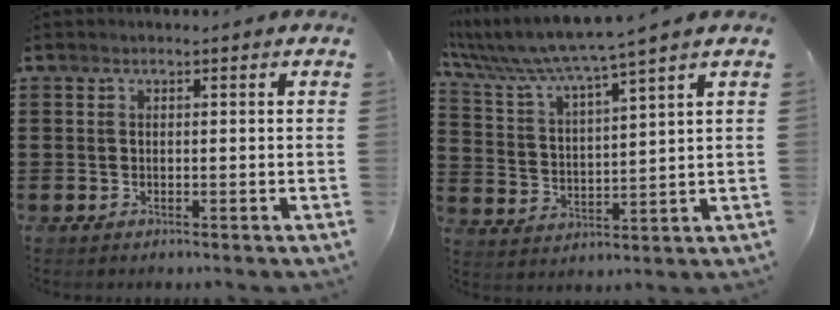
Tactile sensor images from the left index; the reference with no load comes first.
{"total": 5.6, "force": [4.8, -0.8, 2.7], "torque": [-0.077, -0.038, 0.076]}